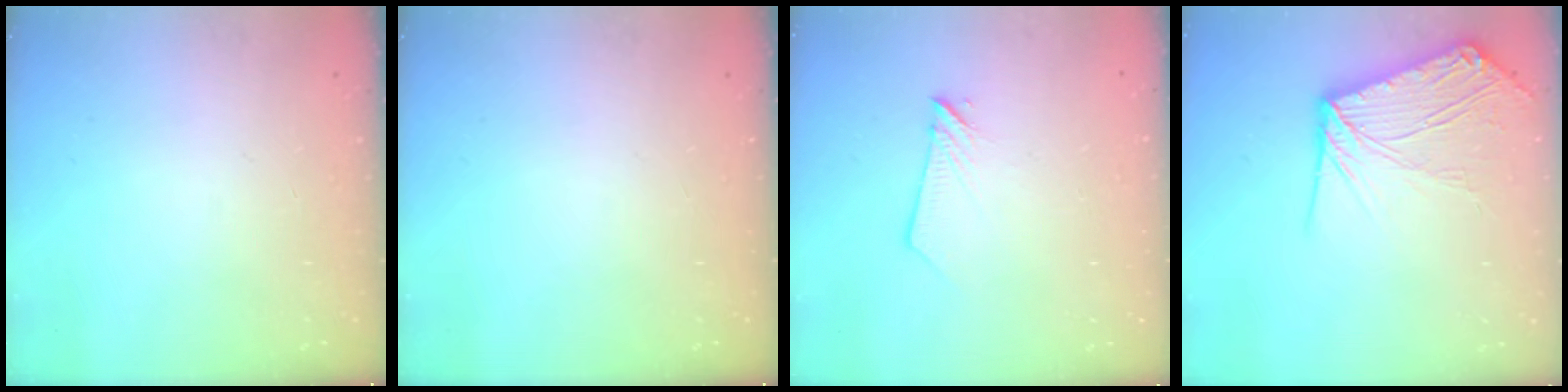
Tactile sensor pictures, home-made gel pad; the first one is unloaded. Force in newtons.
{"total": 0.0}
{"total": 4.8, "press": 4.8, "slide": 0.5}
{"total": 12.7, "press": 12.6, "slide": 1.4}